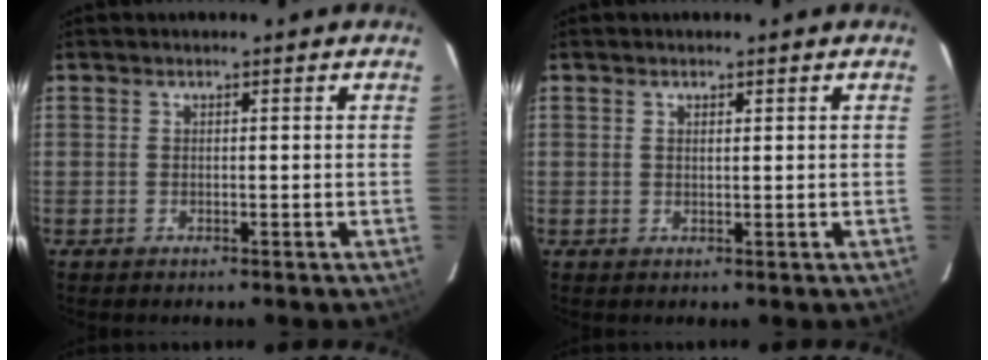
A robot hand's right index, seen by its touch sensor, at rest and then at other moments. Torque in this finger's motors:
{"motor_torque": [-0.28, 0.12, -0.11, -0.01]}